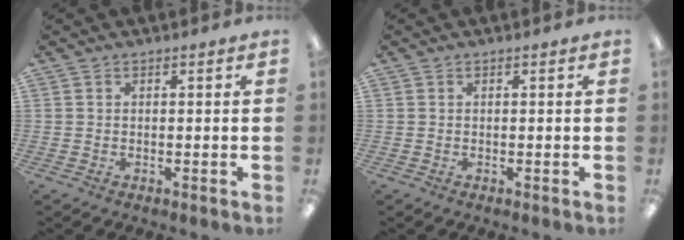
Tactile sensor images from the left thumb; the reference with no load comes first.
{"total": 0.0}